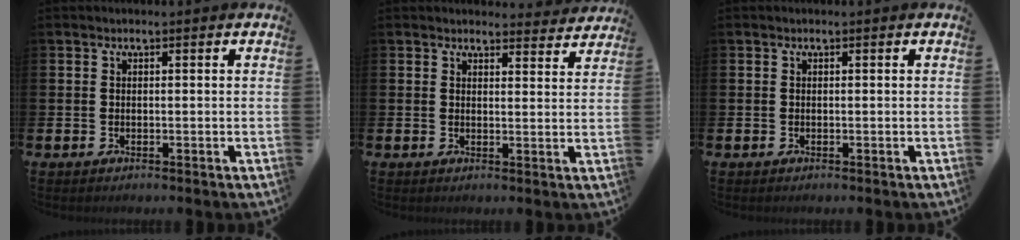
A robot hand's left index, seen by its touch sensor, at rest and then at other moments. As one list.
[{"total": 2.9, "force": [2.9, 0.5, 0.0], "torque": [0.013, -0.025, 0.048]}, {"total": 0.0}]